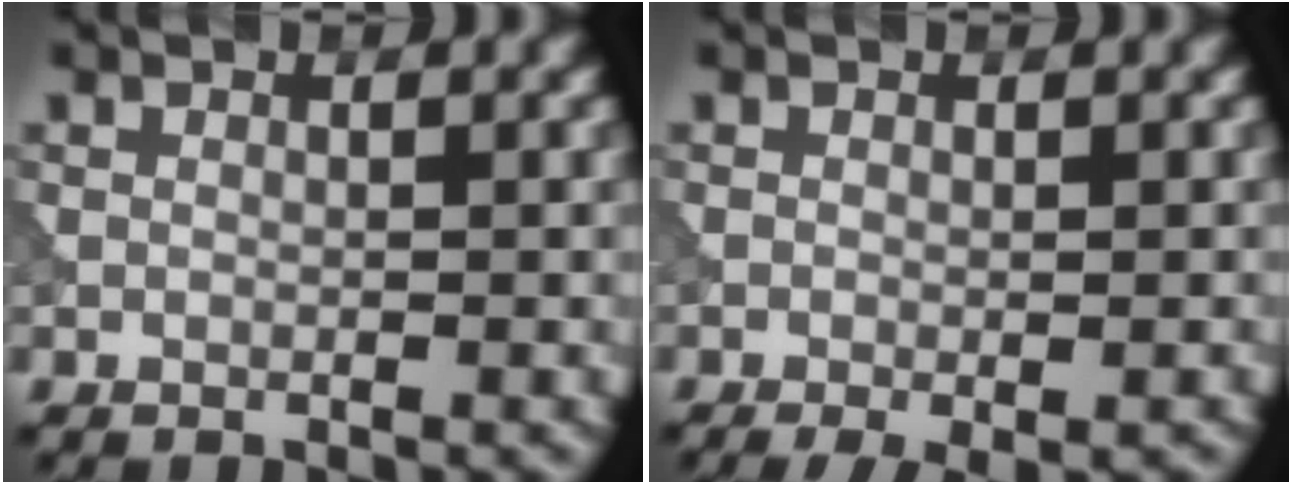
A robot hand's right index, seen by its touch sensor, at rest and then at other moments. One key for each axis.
{"total": 3.2, "fx": -1.7, "fy": 0.6, "fz": 2.5, "tx": -0.039, "ty": -0.004, "tz": -0.023}